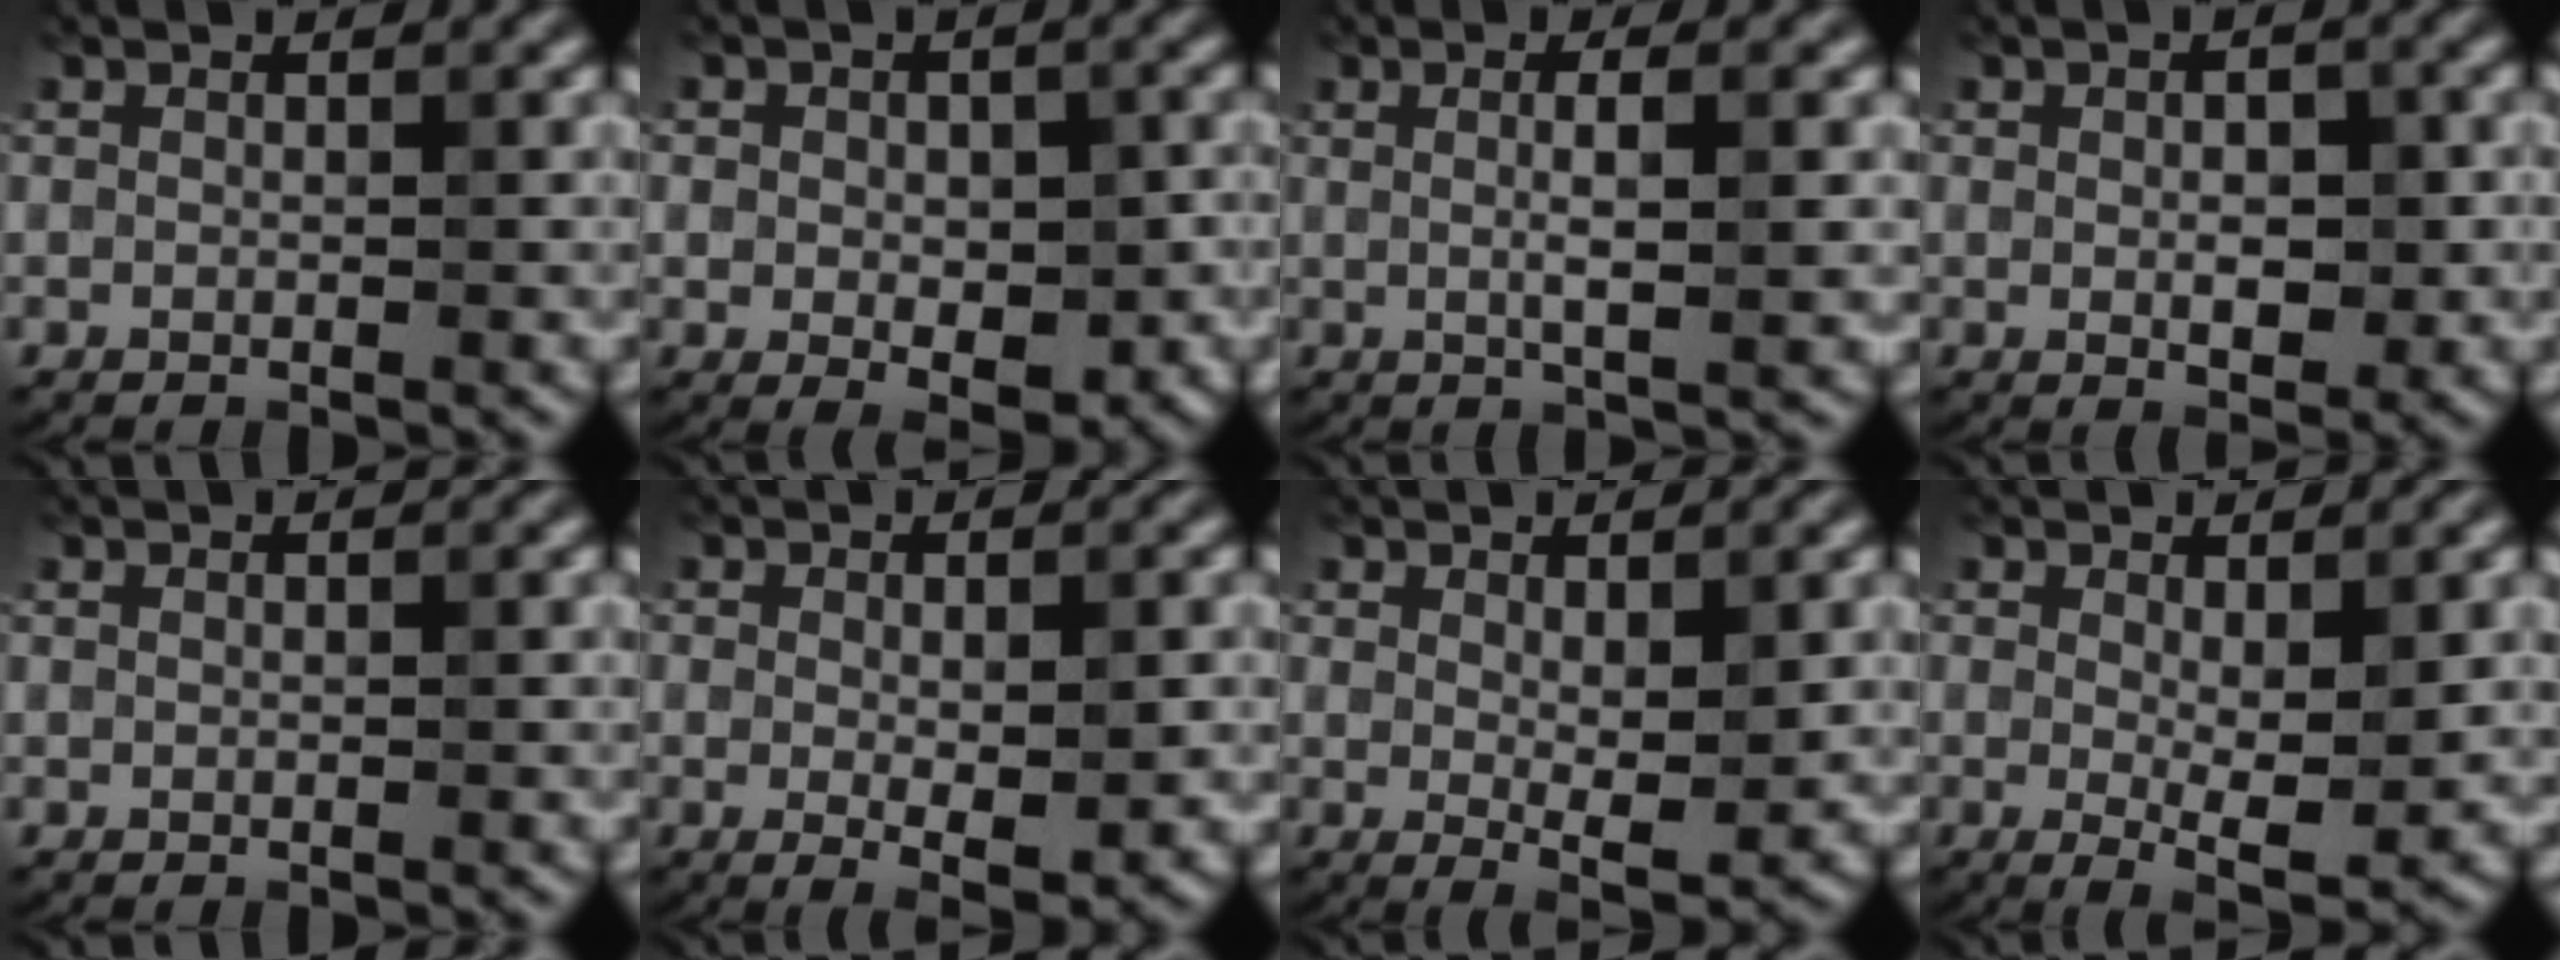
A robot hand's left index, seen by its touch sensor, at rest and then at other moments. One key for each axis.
{"total": 5.3, "fx": -0.6, "fy": 3.2, "fz": 4.2, "tx": -0.058, "ty": -0.011, "tz": -0.005}
{"total": 3.7, "fx": 0.4, "fy": 0.9, "fz": 3.6, "tx": -0.057, "ty": 0.000, "tz": 0.005}
{"total": 3.5, "fx": 0.0, "fy": 1.7, "fz": 3.0, "tx": -0.044, "ty": -0.002, "tz": 0.003}
{"total": 0.0}
{"total": 4.1, "fx": -0.3, "fy": 1.4, "fz": 3.9, "tx": -0.058, "ty": -0.010, "tz": 0.000}
{"total": 3.4, "fx": 0.7, "fy": 1.2, "fz": 3.1, "tx": -0.049, "ty": -0.012, "tz": 0.018}
{"total": 4.3, "fx": 0.2, "fy": 1.4, "fz": 4.1, "tx": -0.064, "ty": -0.014, "tz": 0.007}